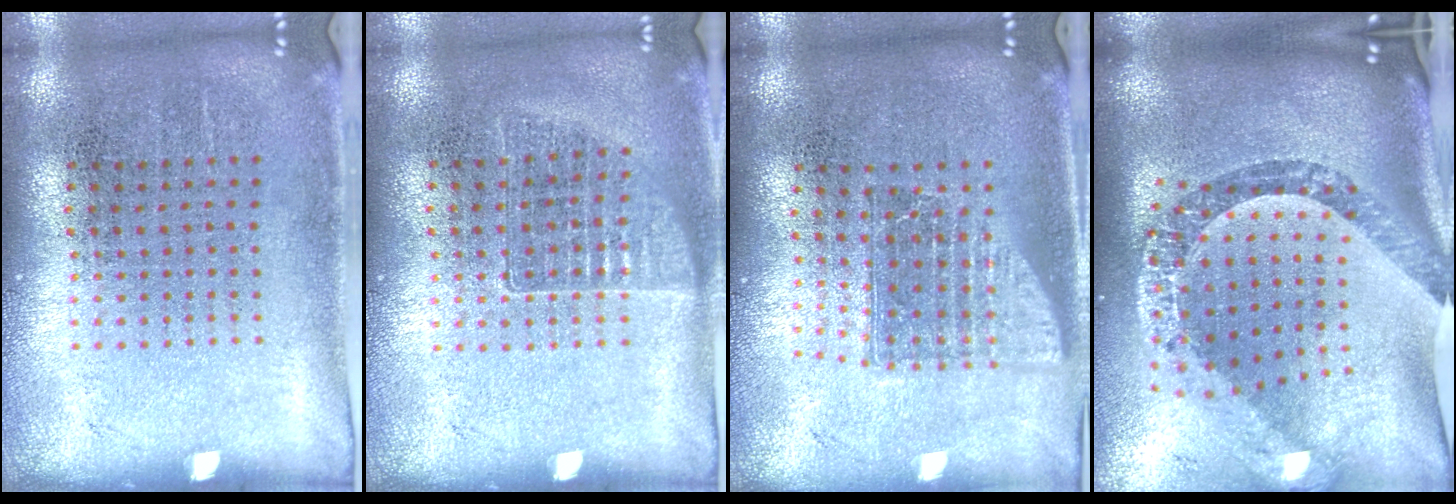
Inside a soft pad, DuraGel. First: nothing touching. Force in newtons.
{"total": 1.0, "press": 0.9, "slide": 0.3}
{"total": 1.6, "press": 1.3, "slide": 1.0}
{"total": 3.0, "press": 2.2, "slide": 2.0}